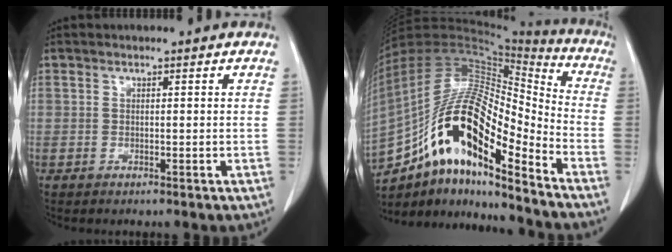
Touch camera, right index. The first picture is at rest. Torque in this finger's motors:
{"motor_torque": [1.38, -0.76, 1.05, 0.21]}